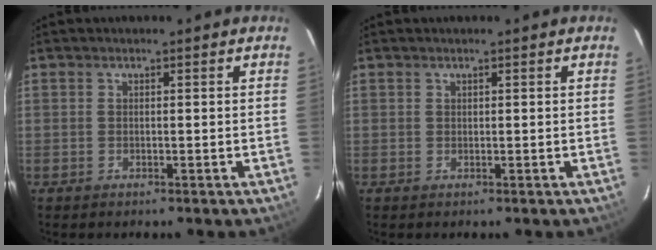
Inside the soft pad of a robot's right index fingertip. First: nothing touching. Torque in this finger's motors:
{"motor_torque": [0.01, 0.01, 0.00, 0.01]}